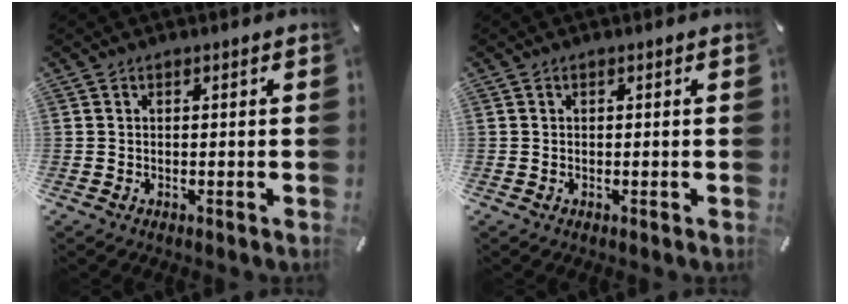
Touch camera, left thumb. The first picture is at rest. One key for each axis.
{"total": 0.0}